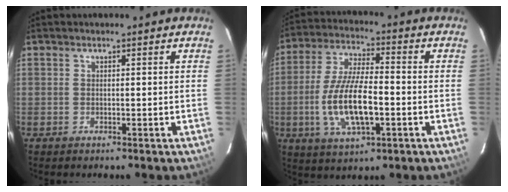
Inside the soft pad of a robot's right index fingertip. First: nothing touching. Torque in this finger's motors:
{"motor_torque": [1.13, -0.76, 0.78, 0.21]}